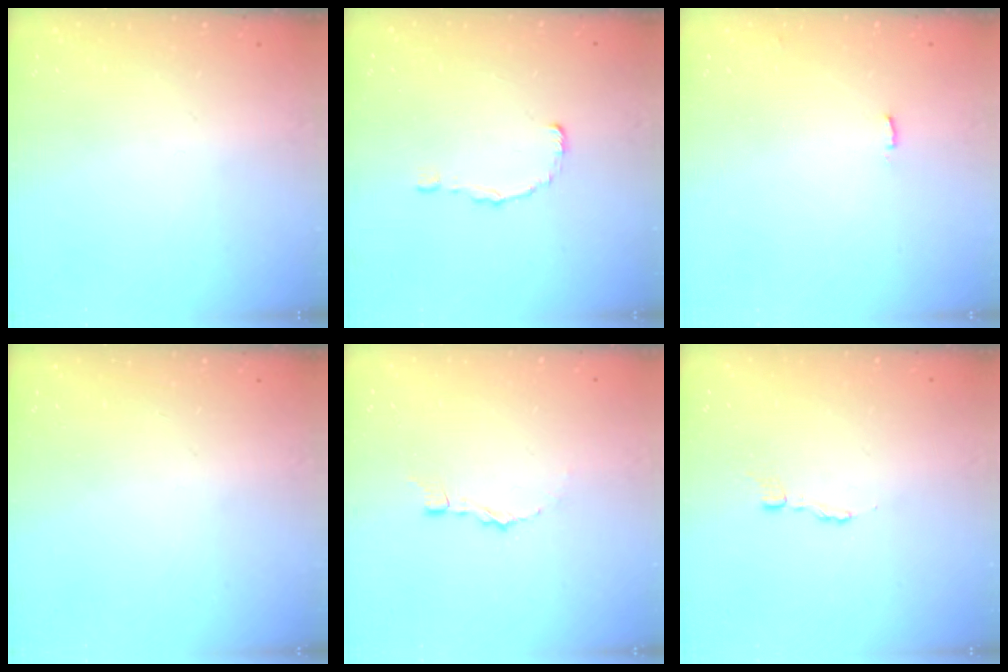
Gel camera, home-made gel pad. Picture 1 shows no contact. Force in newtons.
{"total": 0.0}
{"total": 3.6, "press": 3.6, "slide": 0.3}
{"total": 0.0}
{"total": 2.5, "press": 2.5, "slide": 0.2}
{"total": 2.5, "press": 2.5, "slide": 0.3}